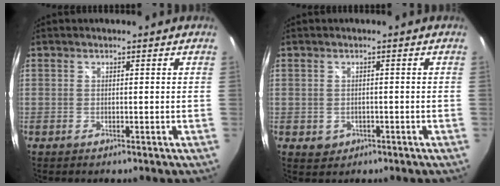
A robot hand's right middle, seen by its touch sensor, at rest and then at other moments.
{"total": 2.7, "force": [-0.8, 2.4, 1.0], "torque": [-0.021, -0.003, -0.007]}